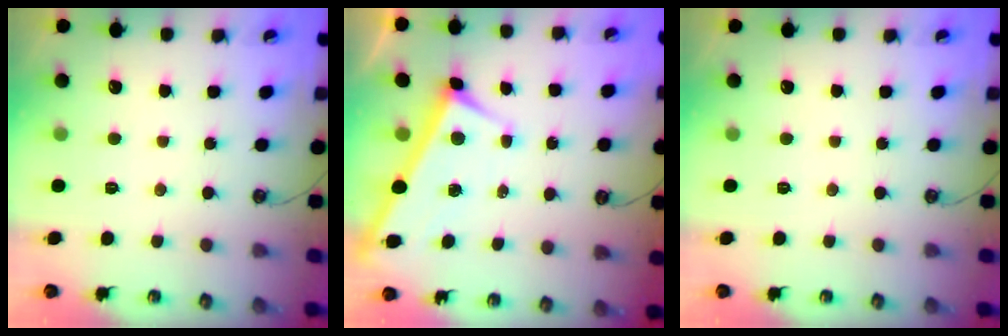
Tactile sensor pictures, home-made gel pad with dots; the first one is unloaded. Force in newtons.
{"total": 3.6, "press": 3.6, "slide": 0.2}
{"total": 0.0}